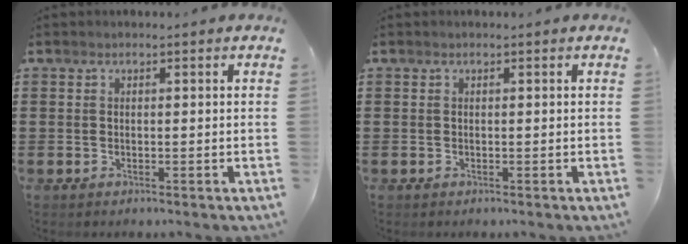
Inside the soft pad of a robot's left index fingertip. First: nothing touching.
{"total": 0.0}